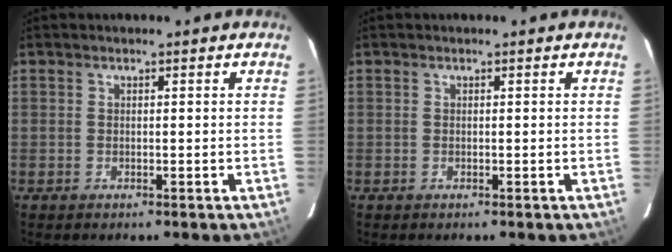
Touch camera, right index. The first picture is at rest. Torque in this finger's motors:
{"motor_torque": [-0.05, -0.02, 0.00, 0.01]}